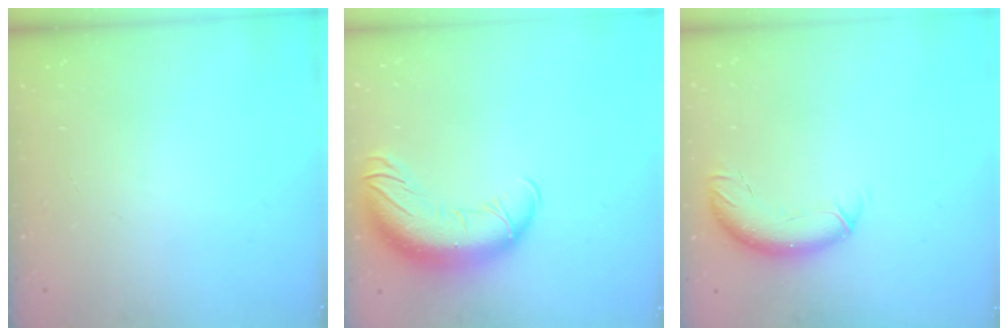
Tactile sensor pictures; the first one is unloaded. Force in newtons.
{"total": 17.1, "press": 16.7, "slide": 3.7}
{"total": 9.2, "press": 9.0, "slide": 1.9}